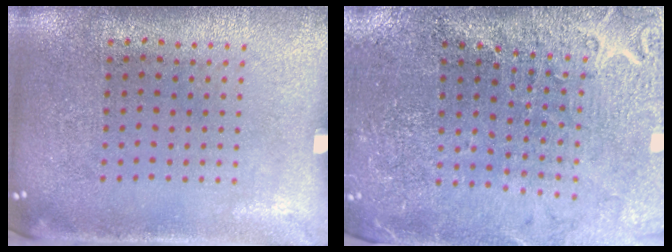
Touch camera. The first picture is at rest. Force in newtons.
{"total": 3.1, "press": 3.1, "slide": 0.5}